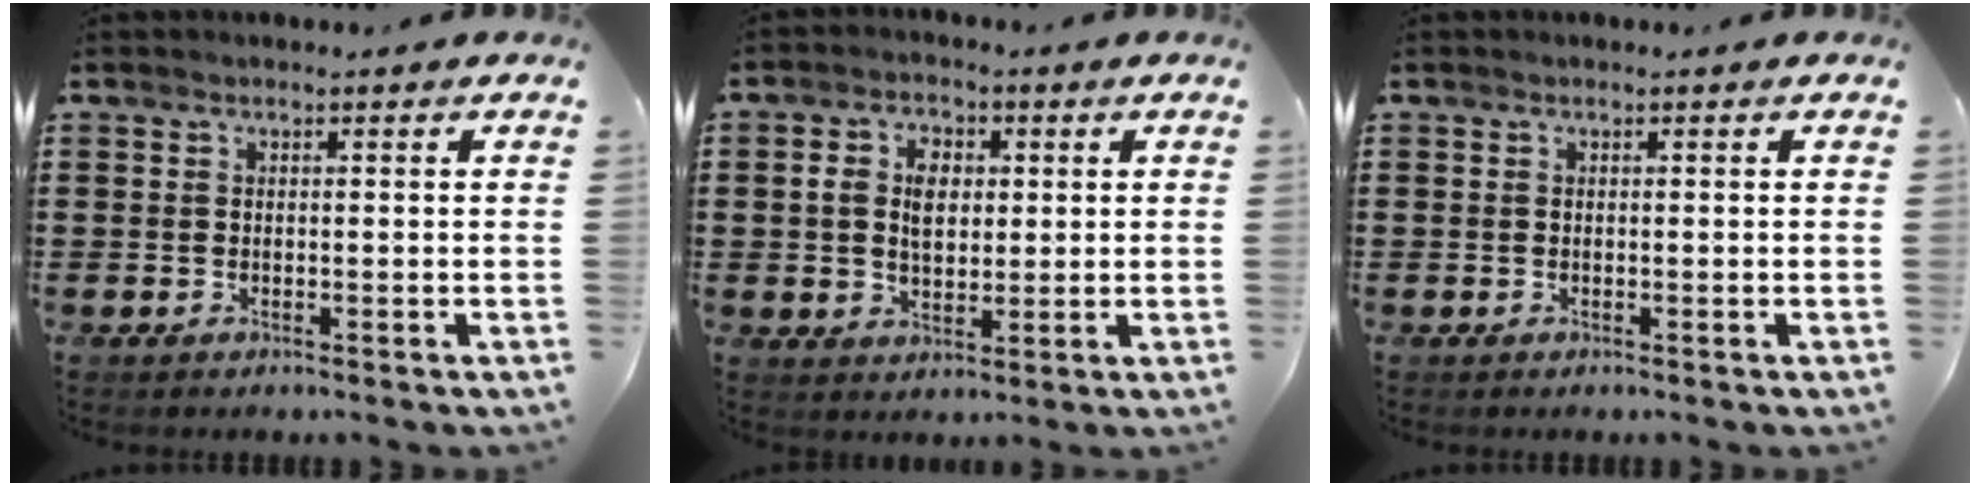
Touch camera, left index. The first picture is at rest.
{"total": 5.2, "force": [1.0, 3.6, 3.7], "torque": [-0.075, 0.012, 0.013]}
{"total": 0.0}